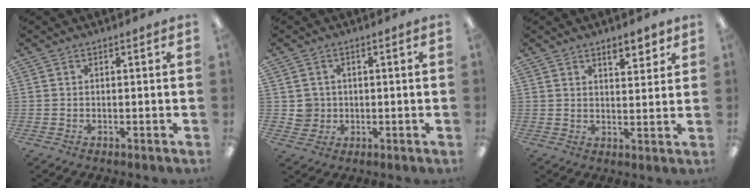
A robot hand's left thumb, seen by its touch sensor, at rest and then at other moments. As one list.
[{"total": 3.7, "force": [0.1, 3.7, 0.3], "torque": [-0.006, 0.006, 0.002]}, {"total": 5.1, "force": [3.7, 2.0, 2.9], "torque": [-0.024, -0.022, 0.059]}]